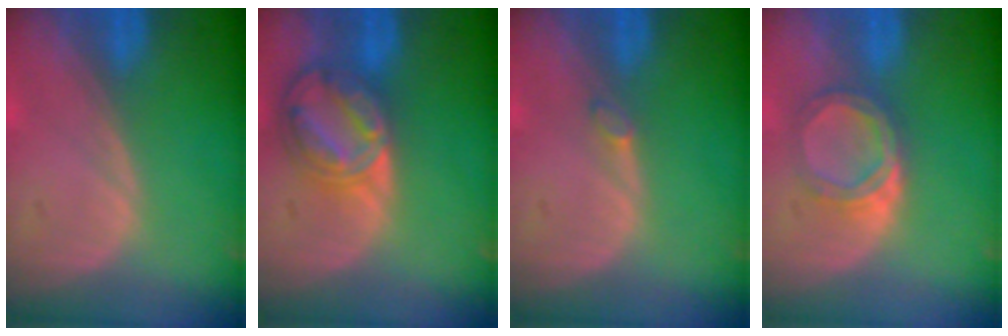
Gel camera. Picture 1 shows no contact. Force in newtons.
{"total": 8.7, "press": 7.5, "slide": 4.6}
{"total": 0.9, "press": 0.9, "slide": 0.3}
{"total": 4.8, "press": 4.6, "slide": 1.3}